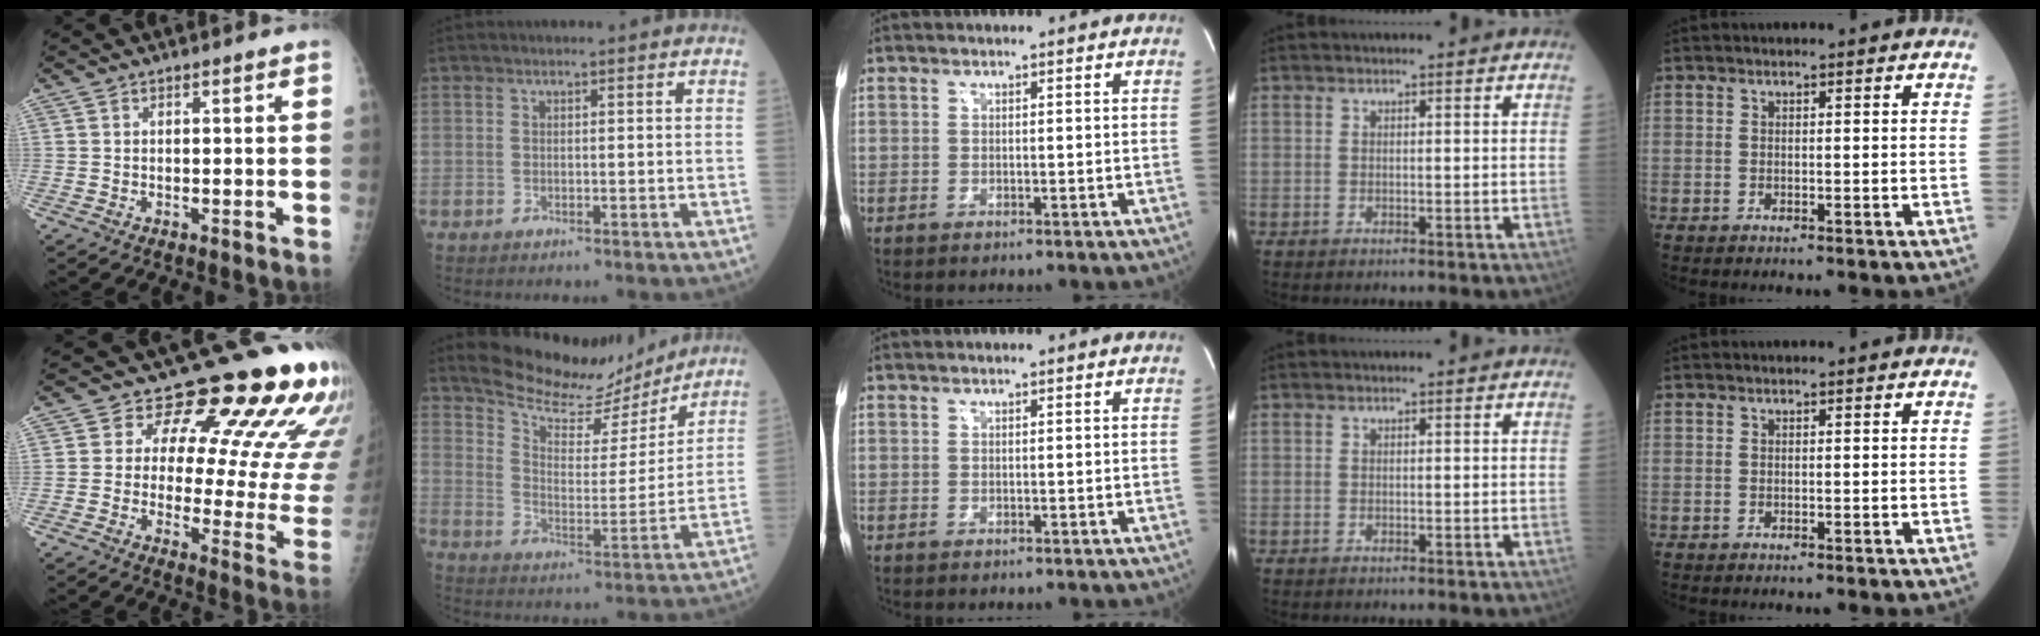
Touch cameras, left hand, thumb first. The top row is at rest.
{"thumb": {"total": 19.8, "force": [13.5, 7.5, 12.5], "torque": [-0.109, -0.079, 0.150]}, "index": {"total": 13.8, "force": [13.1, 3.1, 3.2], "torque": [-0.058, -0.015, 0.199]}}